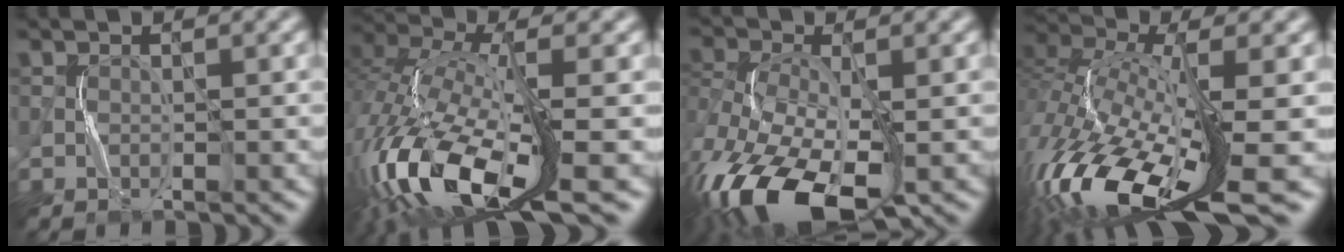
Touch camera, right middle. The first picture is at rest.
{"total": 14.3, "force": [-6.2, 5.4, 11.7], "torque": [-0.265, -0.014, -0.114]}
{"total": 12.0, "force": [-5.8, 5.8, 8.8], "torque": [-0.186, -0.024, -0.111]}
{"total": 15.4, "force": [-5.8, 5.8, 13.1], "torque": [-0.305, -0.013, -0.100]}